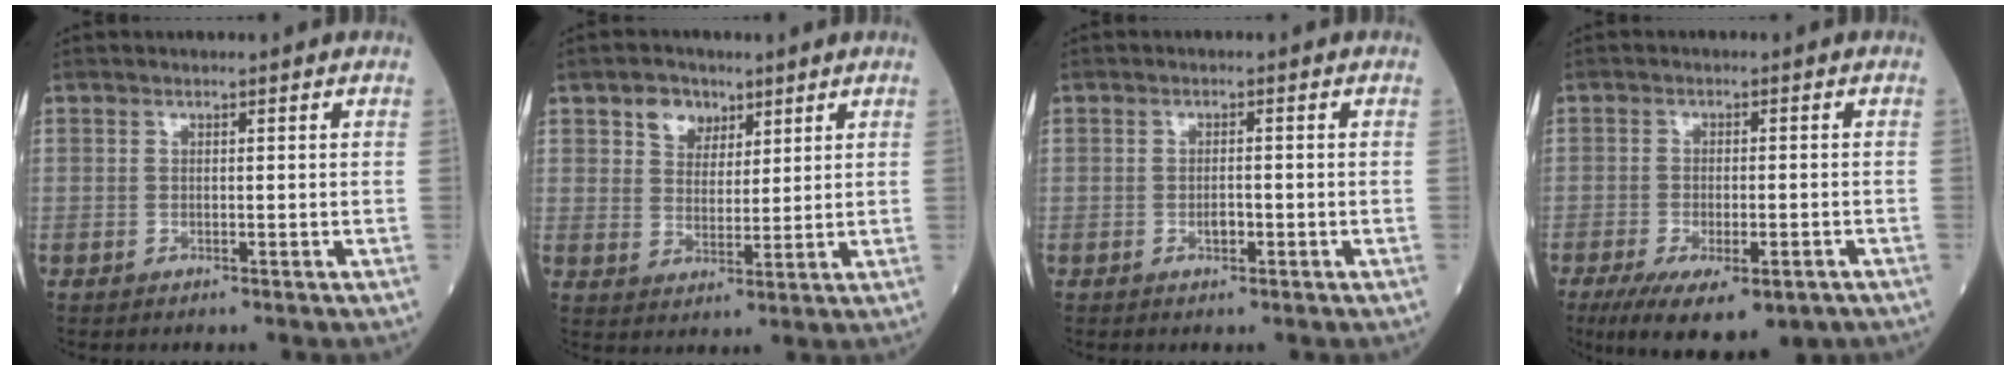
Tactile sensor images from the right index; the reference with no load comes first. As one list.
[{"total": 5.2, "force": [3.1, 3.7, 2.1], "torque": [-0.040, 0.012, 0.057]}, {"total": 1.7, "force": [-0.6, 0.7, 1.5], "torque": [-0.026, 0.001, -0.009]}, {"total": 12.9, "force": [-7.9, 4.7, 9.1], "torque": [-0.139, -0.020, -0.117]}]